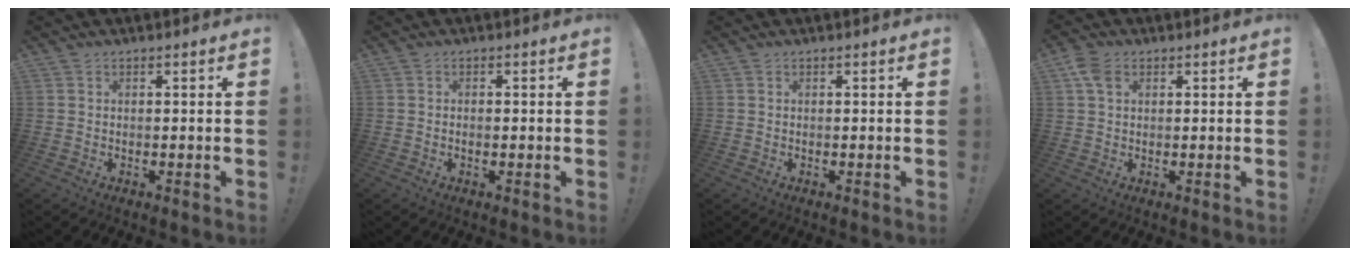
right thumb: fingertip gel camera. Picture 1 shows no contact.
{"total": 0.7, "force": [-0.3, 0.4, 0.5], "torque": [-0.011, 0.002, -0.006]}
{"total": 0.0}
{"total": 5.1, "force": [2.0, 3.2, 3.3], "torque": [-0.060, 0.003, 0.041]}